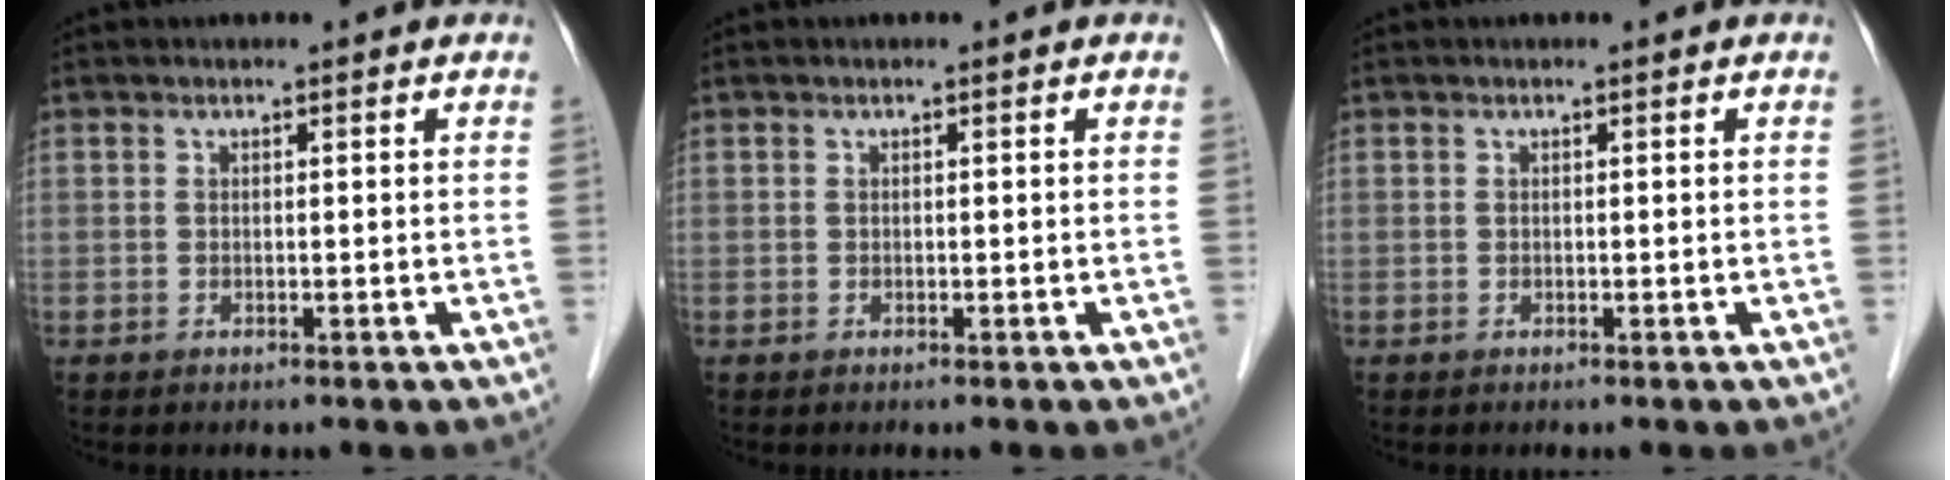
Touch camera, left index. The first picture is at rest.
{"total": 0.0}
{"total": 0.0}